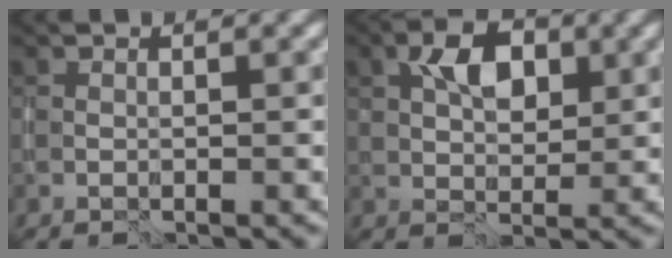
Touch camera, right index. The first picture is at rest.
{"total": 4.3, "force": [1.5, 2.6, 3.1], "torque": [-0.050, 0.004, 0.022]}